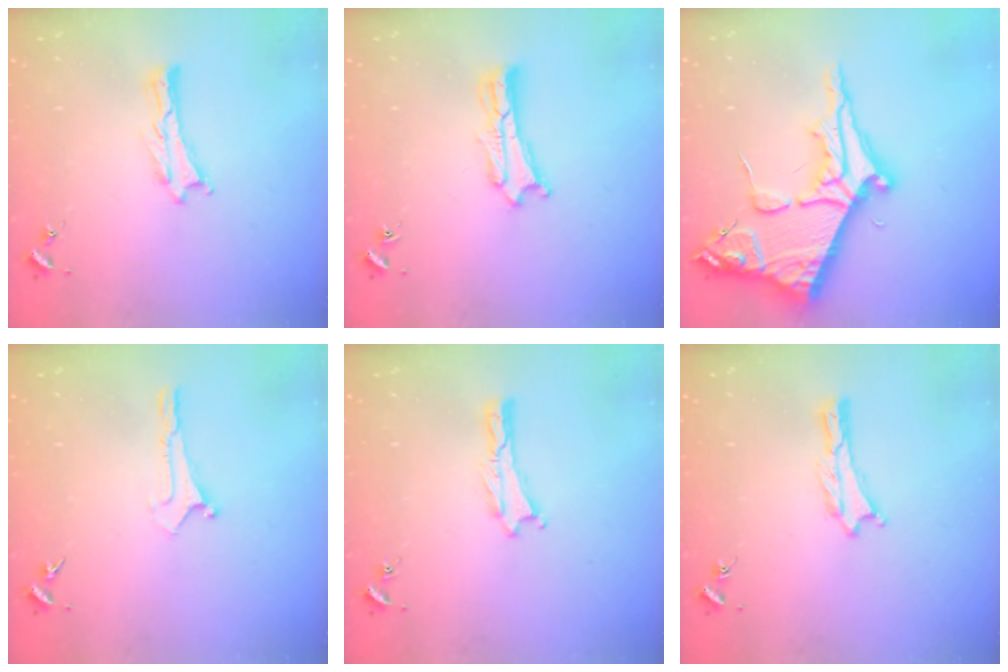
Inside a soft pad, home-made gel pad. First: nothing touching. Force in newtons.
{"total": 1.8, "press": 1.8, "slide": 0.3}
{"total": 10.4, "press": 10.4, "slide": 1.1}
{"total": 0.0}
{"total": 0.0}
{"total": 0.0}